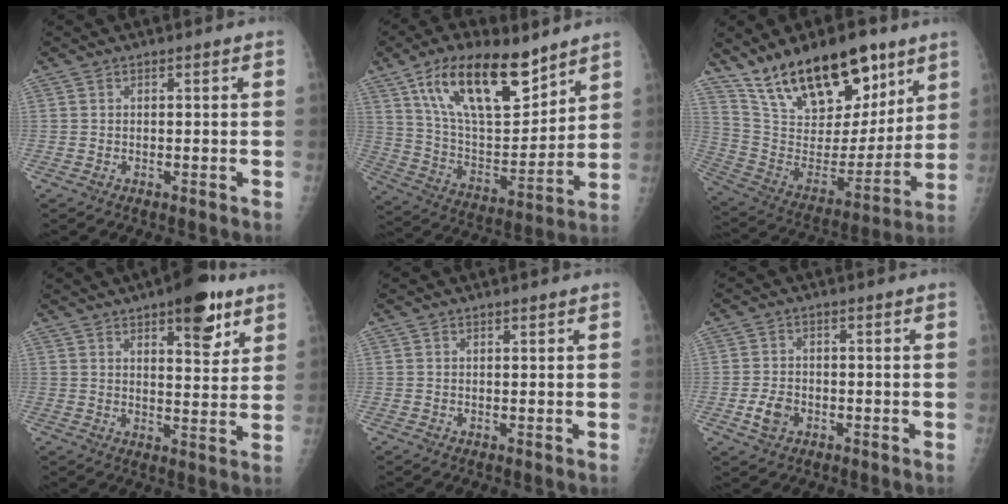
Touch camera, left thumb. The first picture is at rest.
{"total": 20.8, "force": [12.8, 8.7, 14.0], "torque": [-0.205, -0.061, 0.235]}
{"total": 23.8, "force": [15.9, 10.4, 14.4], "torque": [-0.195, -0.067, 0.277]}
{"total": 10.9, "force": [6.3, 4.0, 7.9], "torque": [-0.082, -0.031, 0.086]}
{"total": 0.6, "force": [0.4, 0.1, 0.4], "torque": [-0.005, -0.002, 0.008]}
{"total": 3.8, "force": [-1.4, 2.7, 2.3], "torque": [-0.040, 0.007, -0.025]}